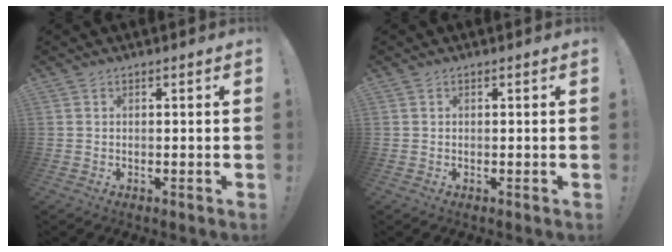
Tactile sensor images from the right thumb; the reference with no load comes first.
{"total": 0.0}